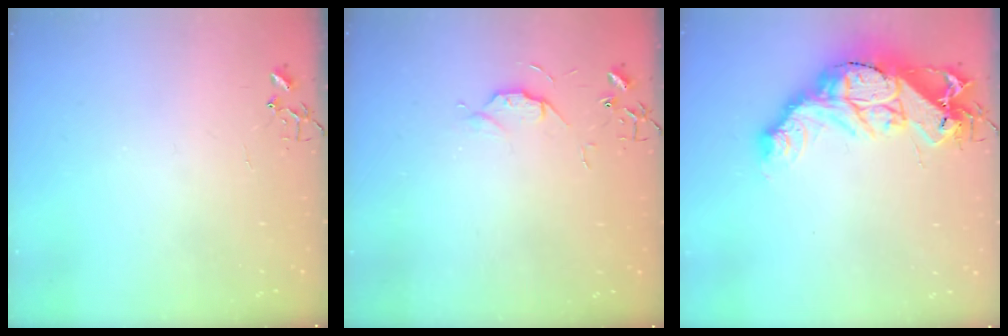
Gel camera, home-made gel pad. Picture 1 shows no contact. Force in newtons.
{"total": 5.0, "press": 4.9, "slide": 0.7}
{"total": 21.5, "press": 21.4, "slide": 1.7}